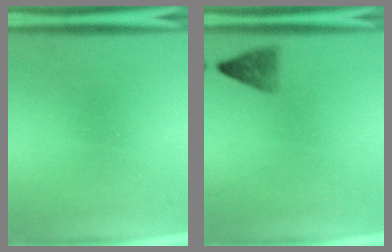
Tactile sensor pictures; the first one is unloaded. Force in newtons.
{"total": 2.0}